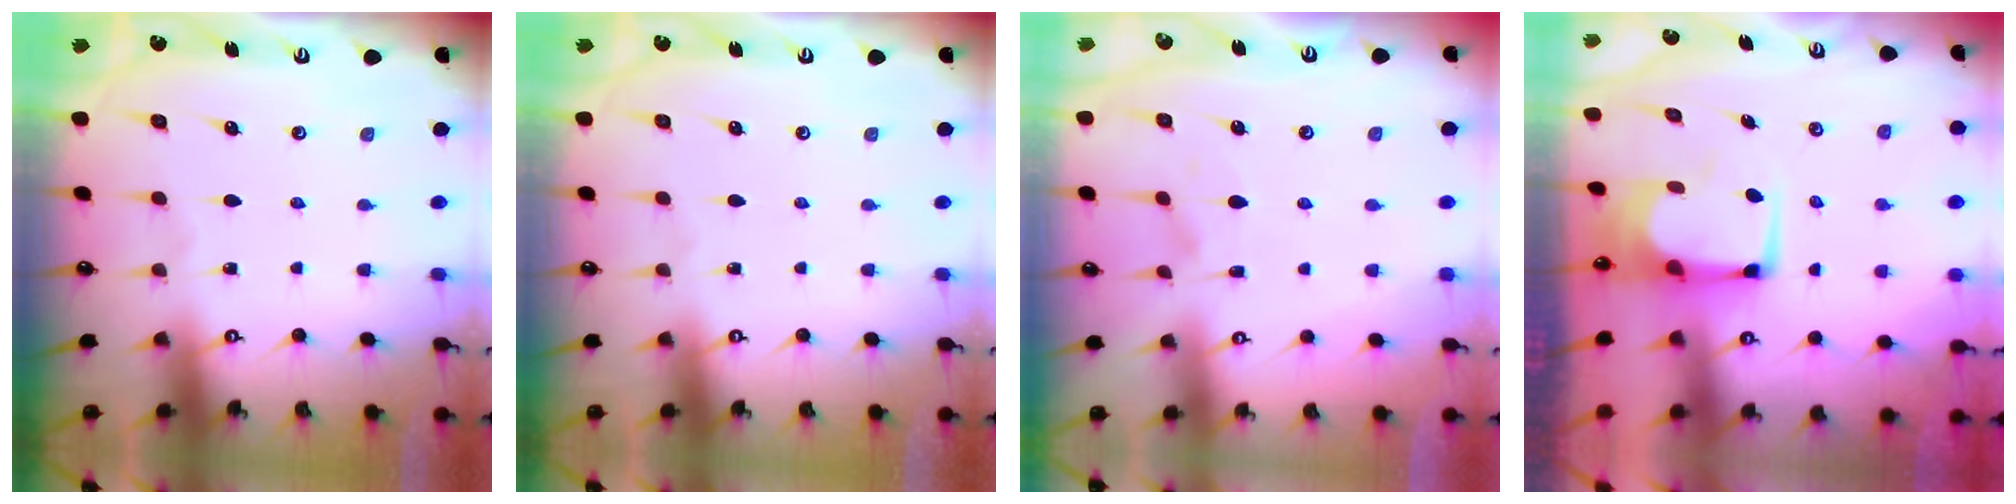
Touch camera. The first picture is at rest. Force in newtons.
{"total": 0.0}
{"total": 1.7, "press": 1.2, "slide": 1.2}
{"total": 3.7, "press": 3.7, "slide": 0.3}